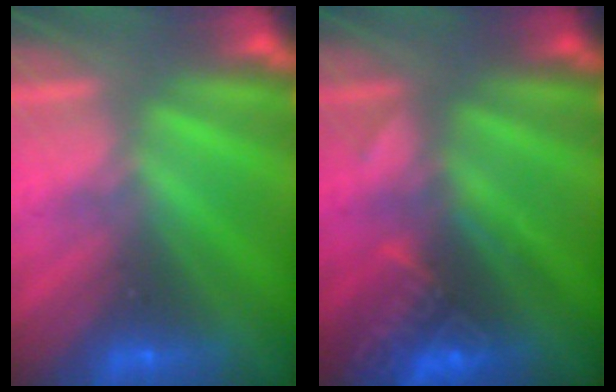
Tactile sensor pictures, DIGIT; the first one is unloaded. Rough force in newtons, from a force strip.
{"total": 2.9}